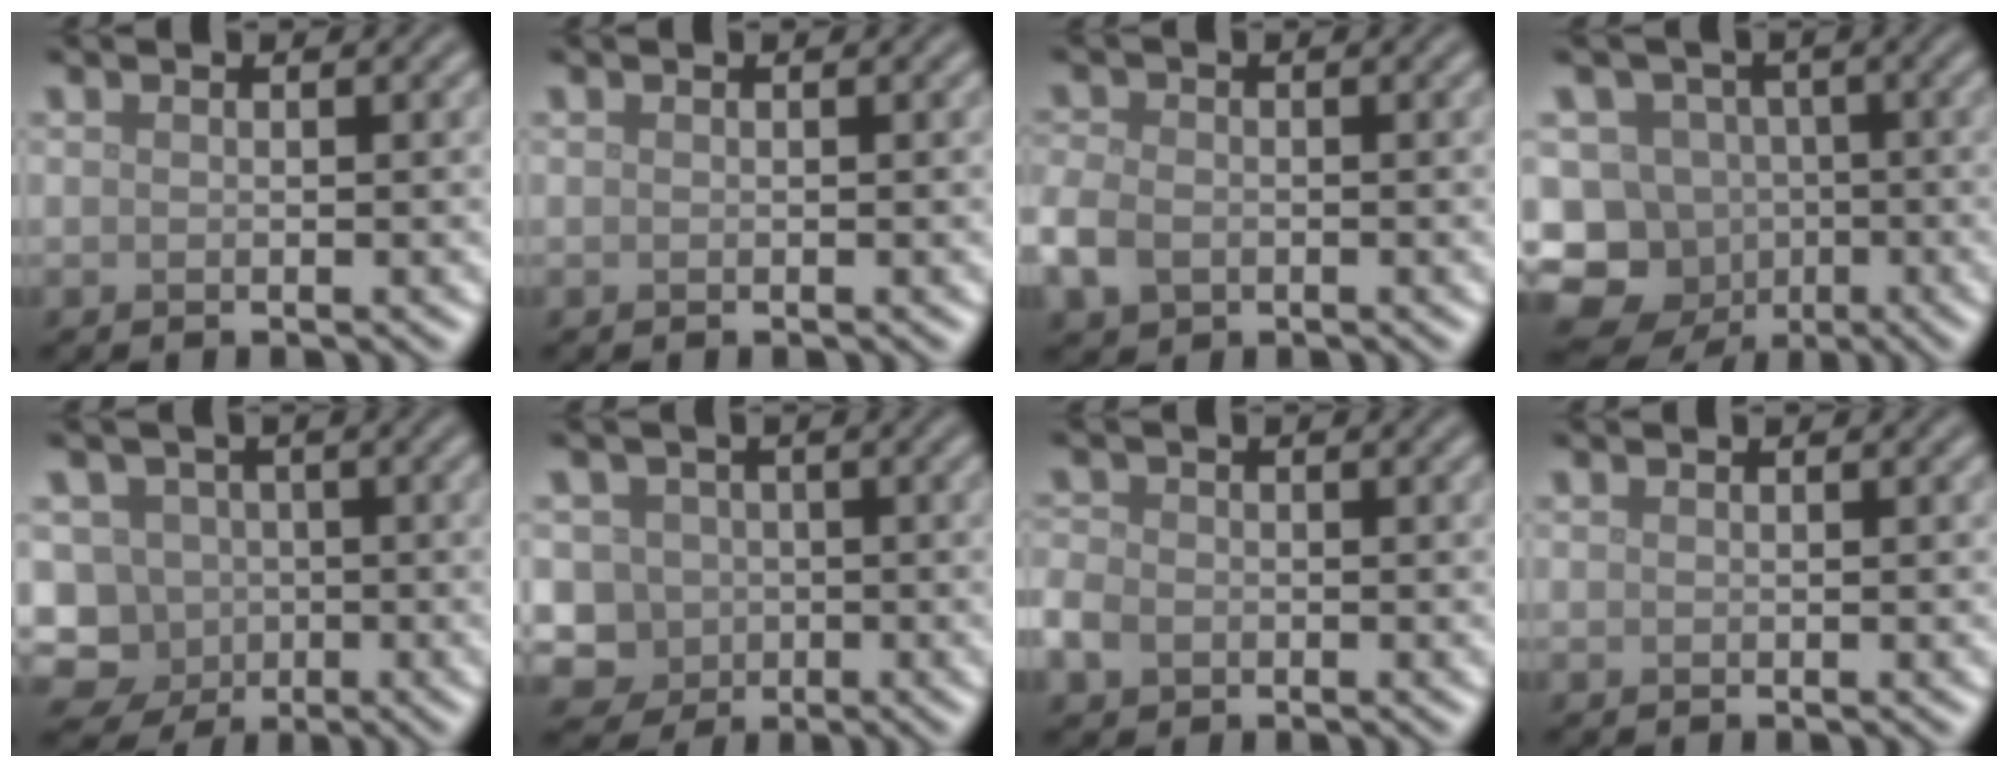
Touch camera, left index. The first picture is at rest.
{"total": 0.0}
{"total": 3.5, "force": [-1.2, 2.5, 2.0], "torque": [-0.052, -0.003, -0.032]}
{"total": 13.5, "force": [-6.5, 11.3, 3.8], "torque": [-0.080, -0.007, -0.123]}
{"total": 9.4, "force": [-3.3, 8.4, 2.5], "torque": [-0.046, 0.003, -0.082]}
{"total": 5.4, "force": [-0.8, 5.2, 1.4], "torque": [-0.014, 0.017, -0.044]}
{"total": 2.3, "force": [-0.9, 1.8, 1.1], "torque": [-0.026, -0.002, -0.024]}
{"total": 0.0}